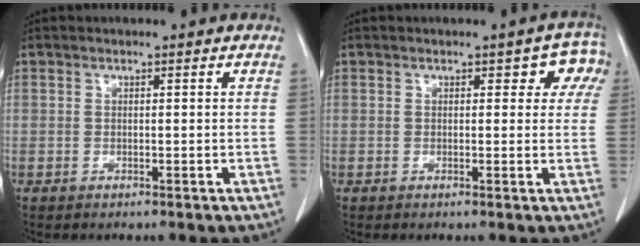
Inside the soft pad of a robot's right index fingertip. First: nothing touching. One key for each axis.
{"total": 4.2, "fx": 1.8, "fy": 2.5, "fz": 2.8, "tx": -0.011, "ty": 0.012, "tz": 0.011}